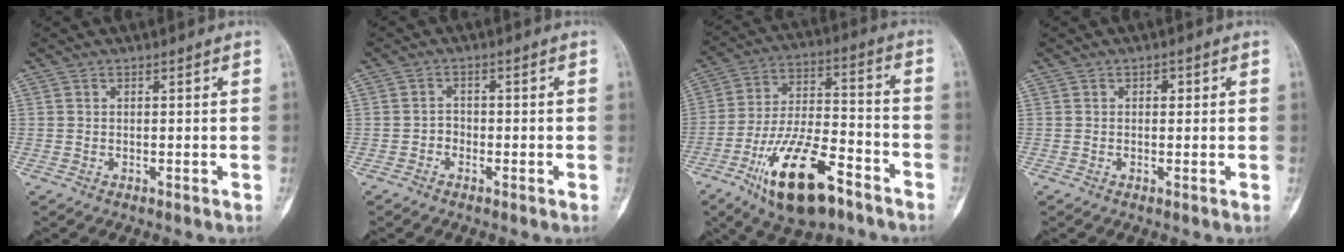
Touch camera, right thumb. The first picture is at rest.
{"total": 1.7, "force": [-1.1, 1.3, 0.5], "torque": [0.002, 0.009, -0.027]}
{"total": 19.2, "force": [-10.7, 7.7, 14.0], "torque": [-0.242, 0.066, -0.182]}
{"total": 1.2, "force": [0.4, 0.9, 0.8], "torque": [0.002, 0.004, 0.002]}